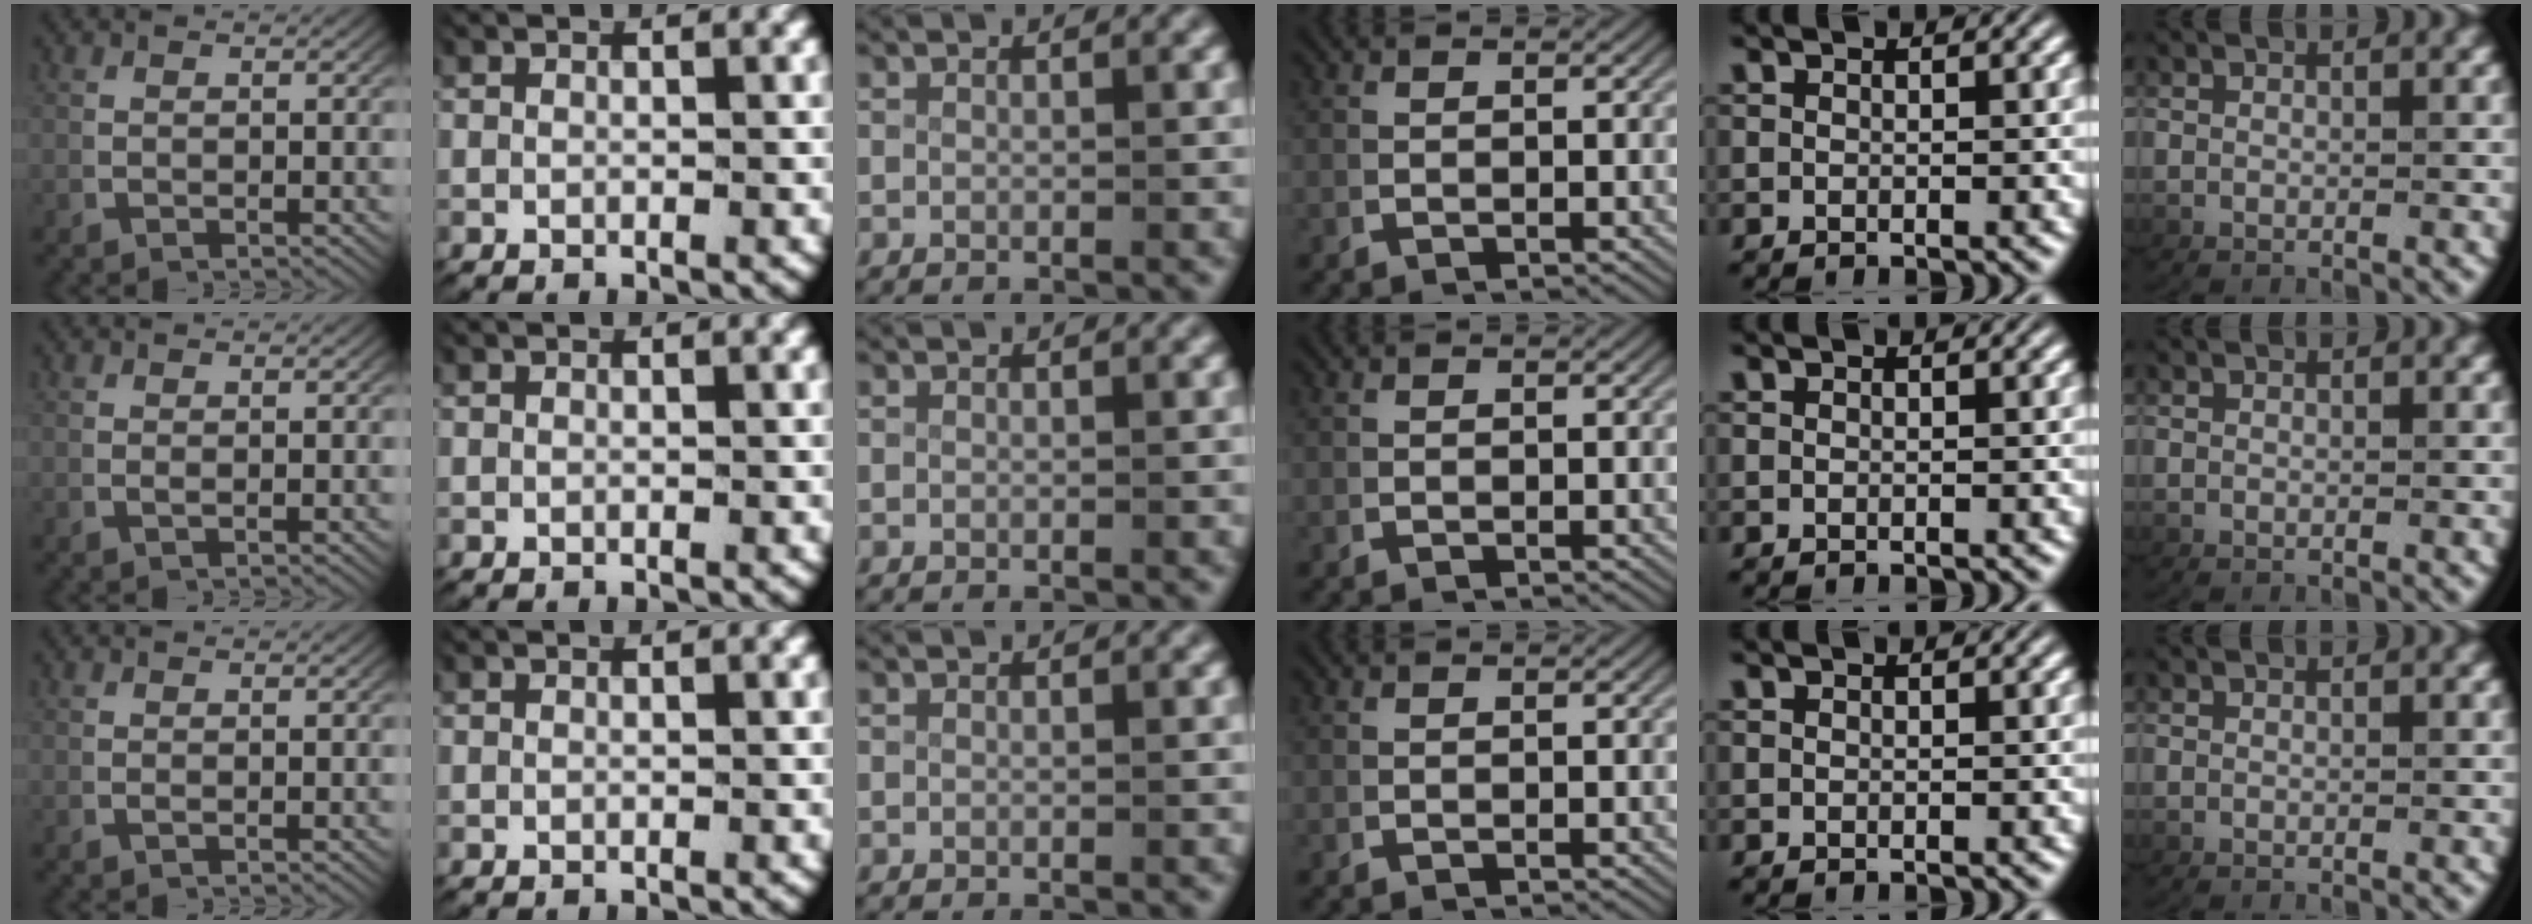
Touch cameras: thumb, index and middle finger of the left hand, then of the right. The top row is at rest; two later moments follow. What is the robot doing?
{"motion": "lift_and_place", "object": "paper"}